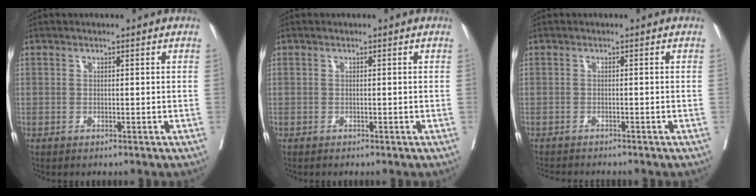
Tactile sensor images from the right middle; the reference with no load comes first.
{"total": 0.0}
{"total": 4.5, "force": [-4.3, 0.6, 1.4], "torque": [-0.015, -0.010, -0.066]}